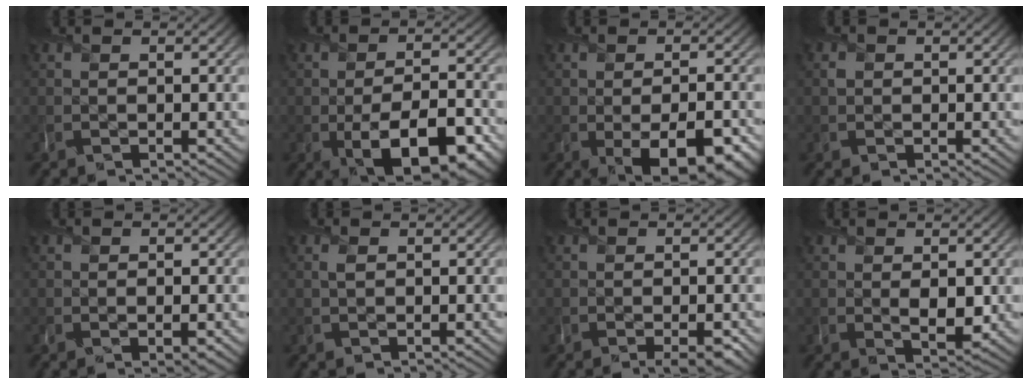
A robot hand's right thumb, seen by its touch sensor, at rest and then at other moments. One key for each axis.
{"total": 11.4, "fx": -4.3, "fy": 5.5, "fz": 9.0, "tx": -0.135, "ty": -0.022, "tz": -0.061}
{"total": 8.3, "fx": -3.0, "fy": 4.0, "fz": 6.7, "tx": -0.085, "ty": -0.026, "tz": -0.026}
{"total": 0.7, "fx": 0.2, "fy": 0.7, "fz": 0.1, "tx": -0.004, "ty": -0.002, "tz": 0.002}
{"total": 1.3, "fx": -0.3, "fy": 0.5, "fz": 1.1, "tx": -0.016, "ty": -0.006, "tz": -0.001}
{"total": 0.9, "fx": 0.4, "fy": 0.5, "fz": 0.6, "tx": -0.018, "ty": -0.001, "tz": 0.009}
{"total": 2.5, "fx": -1.3, "fy": 0.5, "fz": 2.0, "tx": -0.027, "ty": -0.006, "tz": -0.017}
{"total": 2.7, "fx": 0.5, "fy": 1.4, "fz": 2.2, "tx": -0.042, "ty": -0.009, "tz": 0.016}